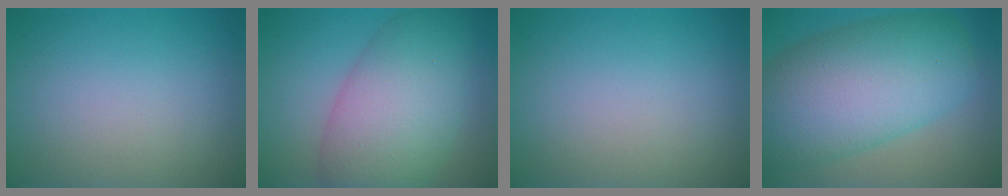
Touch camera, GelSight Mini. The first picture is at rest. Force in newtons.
{"total": 9.5, "press": 9.5, "slide": 0.2}
{"total": 0.0}
{"total": 12.0, "press": 12.0, "slide": 0.4}